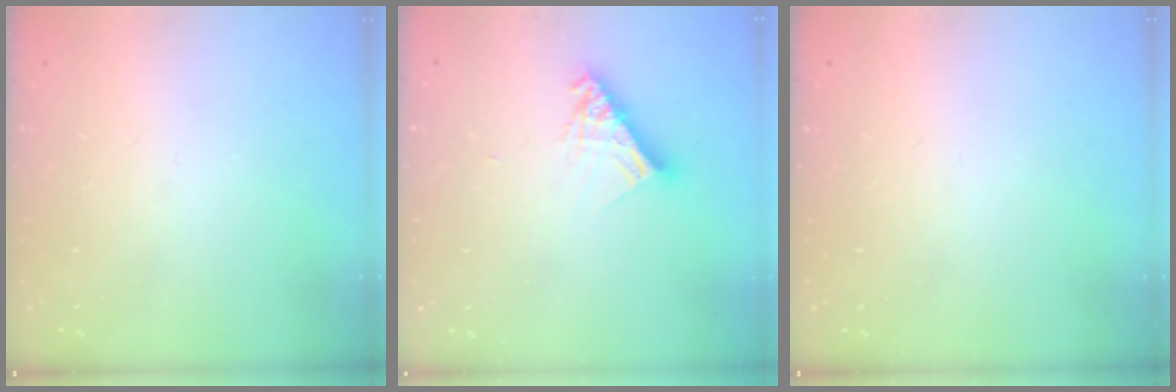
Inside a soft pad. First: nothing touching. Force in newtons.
{"total": 10.2, "press": 10.2, "slide": 0.9}
{"total": 0.0}